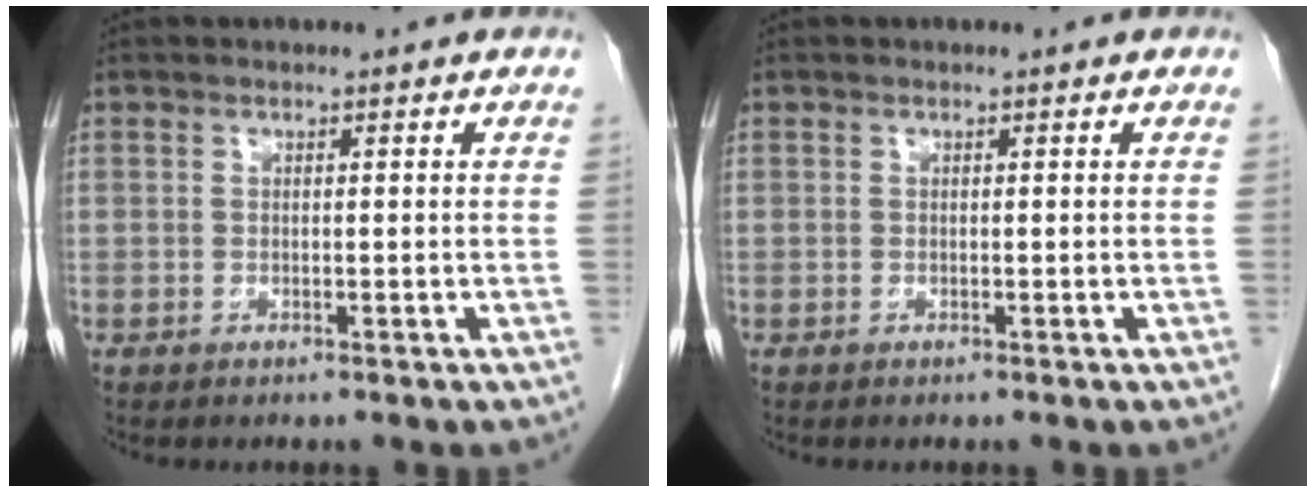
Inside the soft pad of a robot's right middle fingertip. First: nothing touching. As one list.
[{"total": 0.0}]